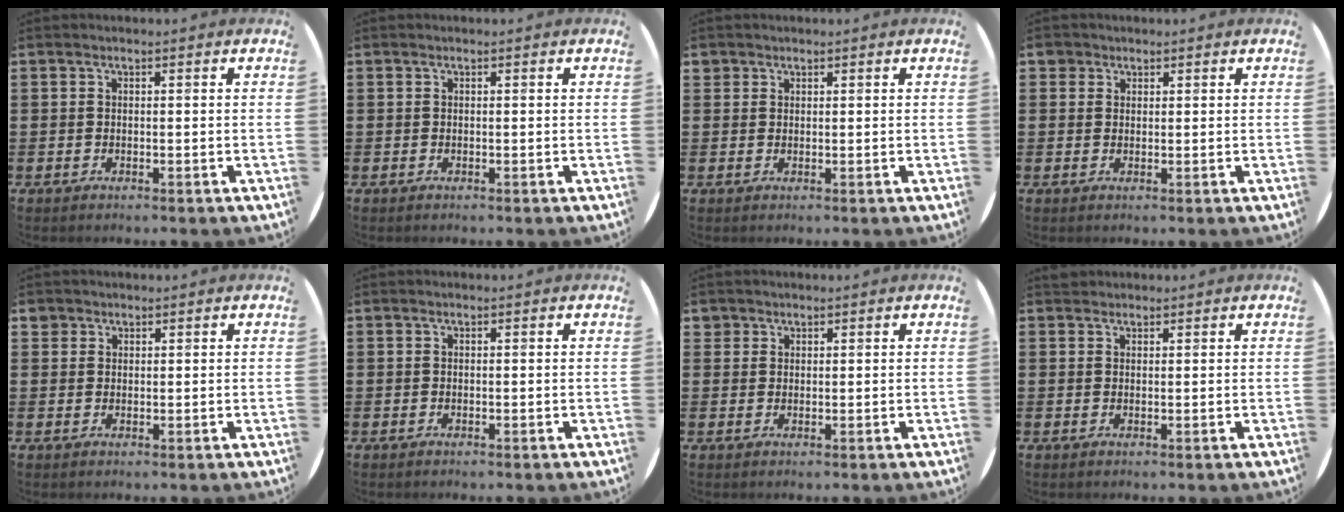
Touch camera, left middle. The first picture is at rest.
{"total": 0.0}
{"total": 1.0, "force": [0.8, 0.6, -0.1], "torque": [0.000, 0.003, 0.017]}
{"total": 1.6, "force": [1.2, 1.1, 0.2], "torque": [0.003, 0.003, 0.021]}
{"total": 1.5, "force": [1.2, 0.8, 0.0], "torque": [0.006, 0.001, 0.022]}
{"total": 0.0}
{"total": 1.4, "force": [1.1, 0.8, 0.1], "torque": [-0.003, 0.004, 0.022]}
{"total": 1.0, "force": [0.9, 0.3, -0.1], "torque": [0.002, 0.003, 0.017]}